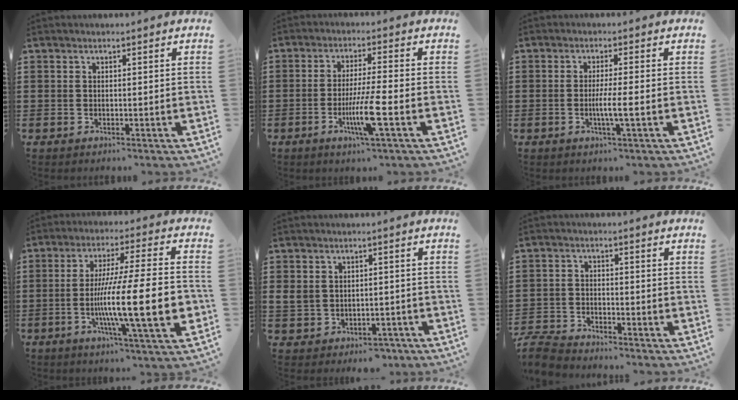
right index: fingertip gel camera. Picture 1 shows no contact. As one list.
[{"total": 7.9, "force": [-2.7, 0.4, 7.4], "torque": [-0.147, -0.020, -0.052]}, {"total": 4.0, "force": [-0.9, -0.1, 3.9], "torque": [-0.067, -0.007, -0.020]}, {"total": 18.1, "force": [-4.2, 2.5, 17.5], "torque": [-0.306, -0.015, -0.071]}, {"total": 2.9, "force": [-1.0, 2.4, 1.2], "torque": [-0.036, 0.001, -0.024]}, {"total": 4.2, "force": [-4.2, 0.6, 0.6], "torque": [-0.032, -0.003, -0.092]}]